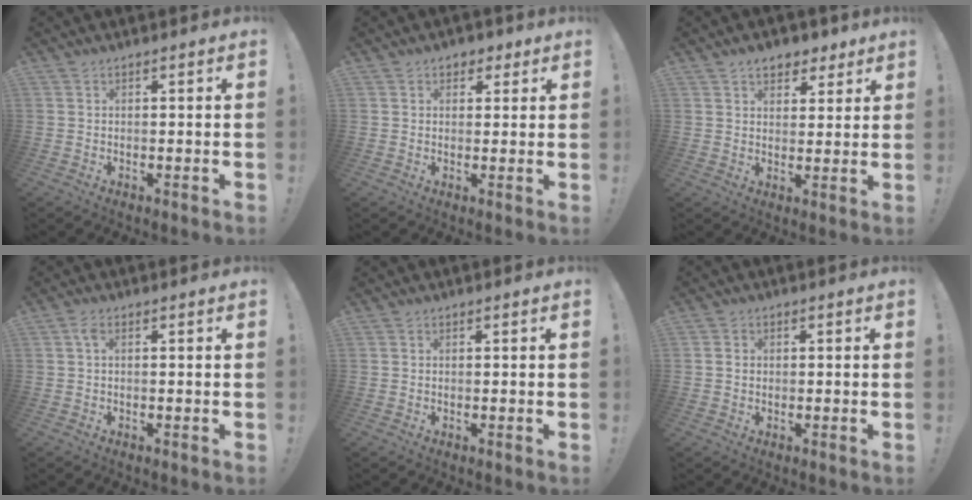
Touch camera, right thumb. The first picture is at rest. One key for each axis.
{"total": 3.6, "fx": 1.8, "fy": 2.8, "fz": 1.3, "tx": -0.007, "ty": -0.005, "tz": 0.028}
{"total": 6.7, "fx": 4.4, "fy": 4.3, "fz": 2.6, "tx": -0.023, "ty": -0.022, "tz": 0.078}
{"total": 2.0, "fx": 0.4, "fy": 0.8, "fz": 1.7, "tx": -0.029, "ty": 0.003, "tz": 0.004}
{"total": 0.0}
{"total": 1.6, "fx": -0.2, "fy": 1.4, "fz": 0.7, "tx": -0.012, "ty": 0.005, "tz": -0.003}